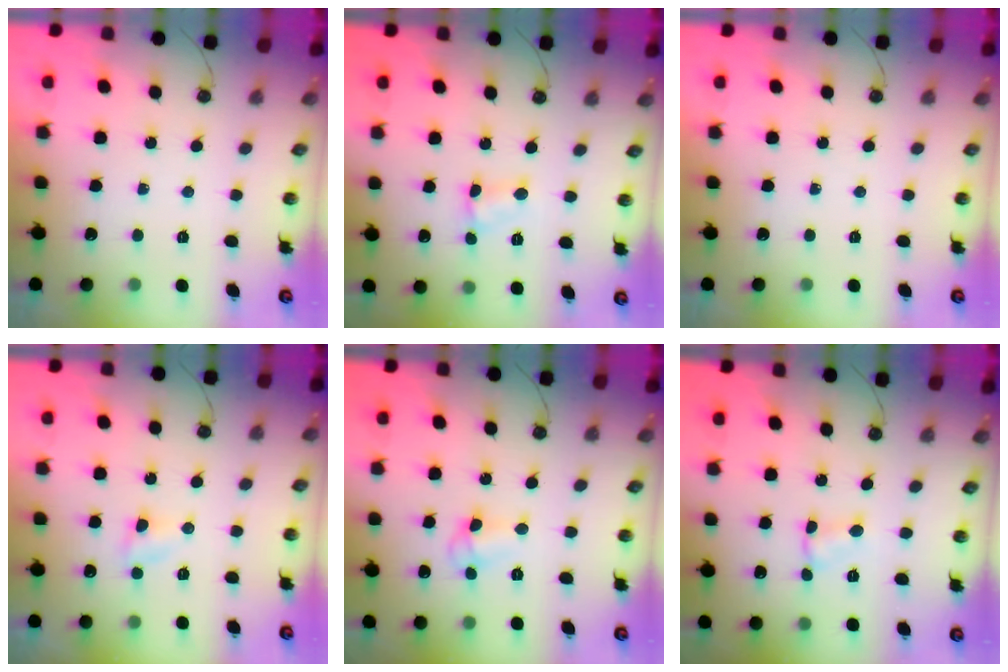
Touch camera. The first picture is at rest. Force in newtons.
{"total": 4.4, "press": 4.4, "slide": 0.4}
{"total": 0.0}
{"total": 3.8, "press": 3.7, "slide": 0.5}
{"total": 4.6, "press": 4.6, "slide": 0.4}
{"total": 2.5, "press": 2.5, "slide": 0.4}